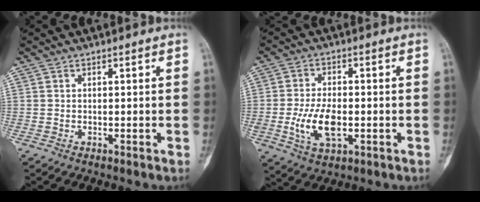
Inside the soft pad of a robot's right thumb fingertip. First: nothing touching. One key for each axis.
{"total": 9.2, "fx": -1.7, "fy": 4.8, "fz": 7.6, "tx": -0.144, "ty": 0.000, "tz": -0.026}